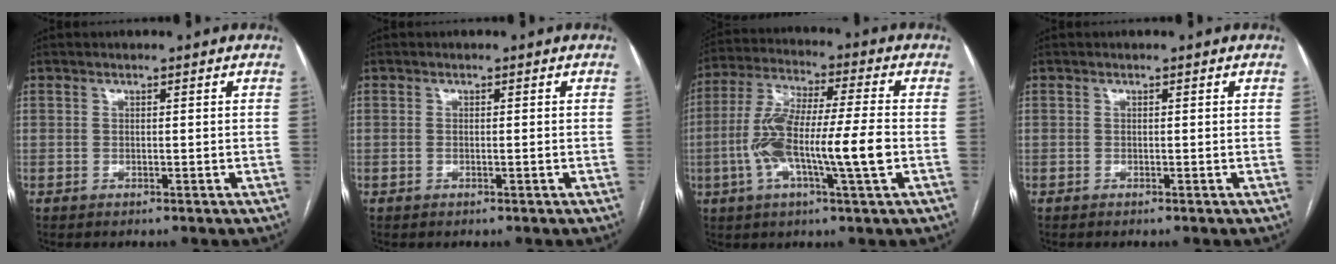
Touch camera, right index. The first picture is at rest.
{"total": 0.6, "force": [-0.2, 0.1, 0.6], "torque": [-0.013, -0.001, 0.000]}
{"total": 14.2, "force": [-3.0, 1.1, 13.8], "torque": [-0.270, 0.007, -0.058]}
{"total": 0.0}